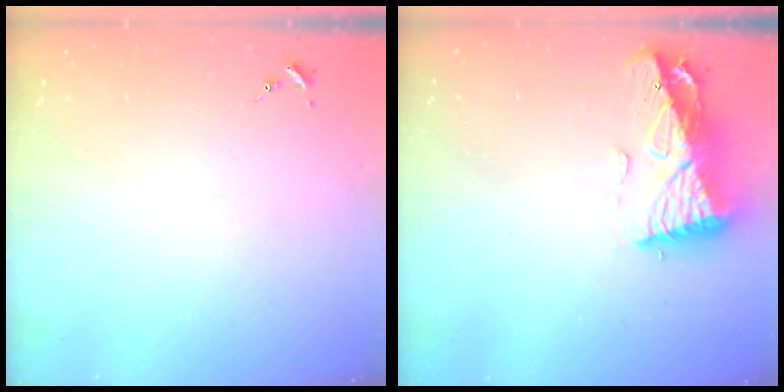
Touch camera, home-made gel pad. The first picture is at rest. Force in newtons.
{"total": 11.0, "press": 11.0, "slide": 1.3}